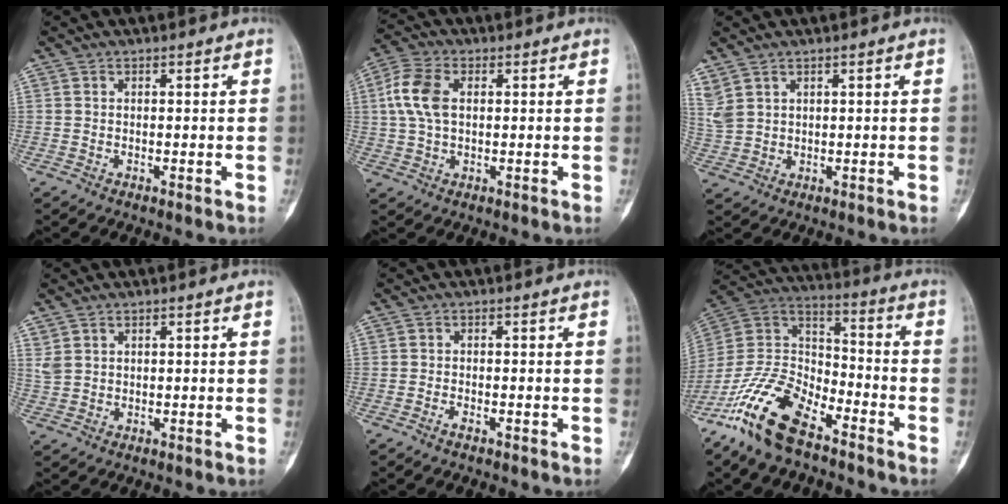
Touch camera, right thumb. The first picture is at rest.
{"total": 8.1, "force": [1.4, 5.0, 6.2], "torque": [-0.143, 0.015, 0.027]}
{"total": 4.3, "force": [3.0, 2.5, 1.9], "torque": [-0.046, -0.005, 0.076]}
{"total": 2.0, "force": [1.3, 1.3, 0.7], "torque": [-0.010, -0.002, 0.033]}
{"total": 0.9, "force": [-0.7, 0.3, 0.4], "torque": [-0.011, 0.002, -0.016]}
{"total": 18.0, "force": [-12.1, 8.0, 10.6], "torque": [-0.203, 0.068, -0.234]}